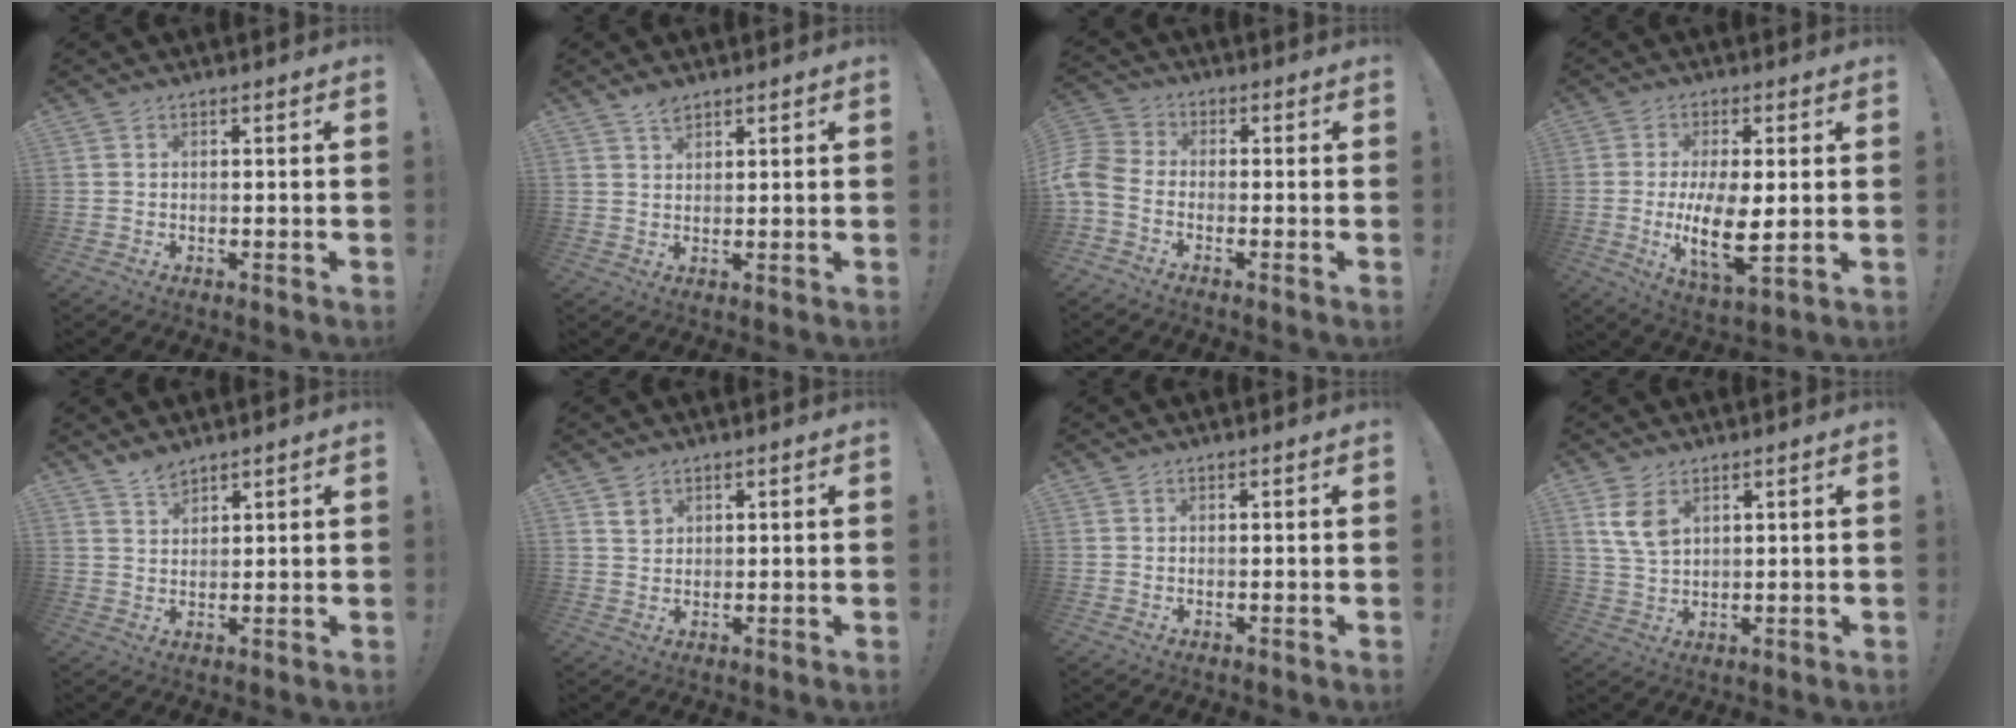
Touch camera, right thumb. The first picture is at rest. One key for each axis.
{"total": 2.9, "fx": 2.5, "fy": 1.1, "fz": 1.0, "tx": -0.007, "ty": -0.017, "tz": 0.043}
{"total": 7.7, "fx": -3.0, "fy": 5.0, "fz": 5.0, "tx": -0.113, "ty": 0.012, "tz": -0.052}
{"total": 12.6, "fx": -0.9, "fy": 5.1, "fz": 11.5, "tx": -0.202, "ty": -0.019, "tz": -0.017}
{"total": 3.7, "fx": 3.5, "fy": 1.1, "fz": 0.8, "tx": -0.008, "ty": -0.027, "tz": 0.063}
{"total": 2.7, "fx": 1.8, "fy": 1.9, "fz": 0.7, "tx": 0.004, "ty": -0.014, "tz": 0.031}
{"total": 0.0}
{"total": 7.4, "fx": 3.6, "fy": 4.5, "fz": 4.6, "tx": -0.083, "ty": -0.015, "tz": 0.068}